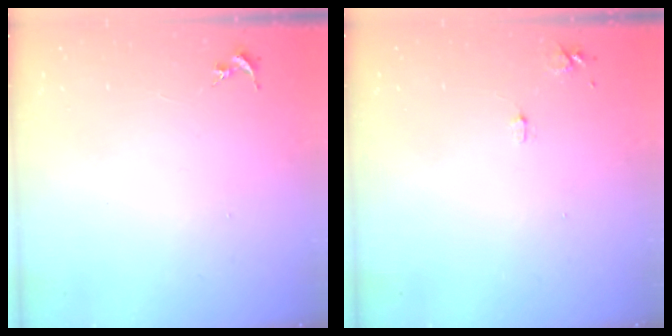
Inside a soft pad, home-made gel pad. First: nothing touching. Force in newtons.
{"total": 5.2, "press": 5.1, "slide": 0.8}